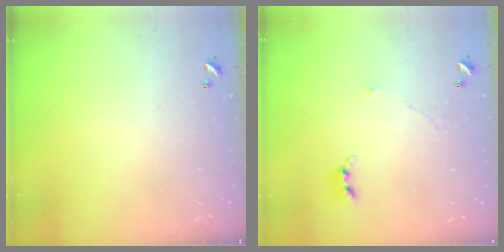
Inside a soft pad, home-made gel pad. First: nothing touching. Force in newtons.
{"total": 1.1, "press": 1.1, "slide": 0.4}